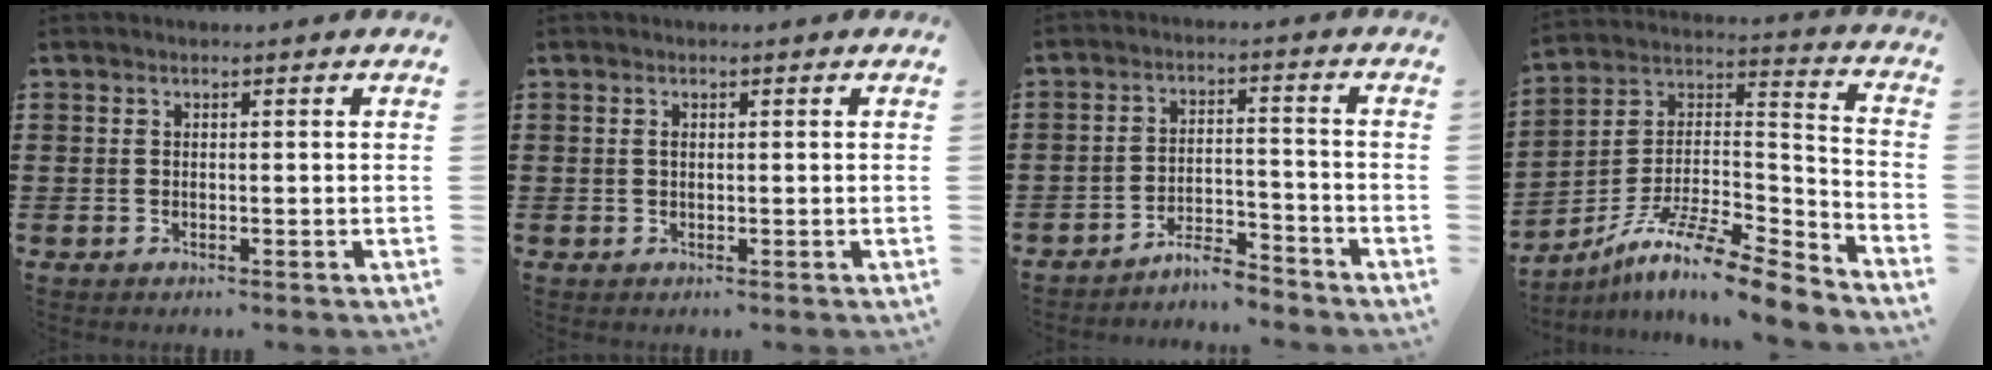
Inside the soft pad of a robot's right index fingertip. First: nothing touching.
{"total": 0.6, "force": [0.1, 0.3, 0.5], "torque": [-0.012, -0.001, 0.001]}
{"total": 4.9, "force": [-4.7, 0.4, 1.2], "torque": [-0.030, 0.006, -0.096]}
{"total": 10.7, "force": [-8.3, 1.7, 6.5], "torque": [-0.120, 0.012, -0.163]}